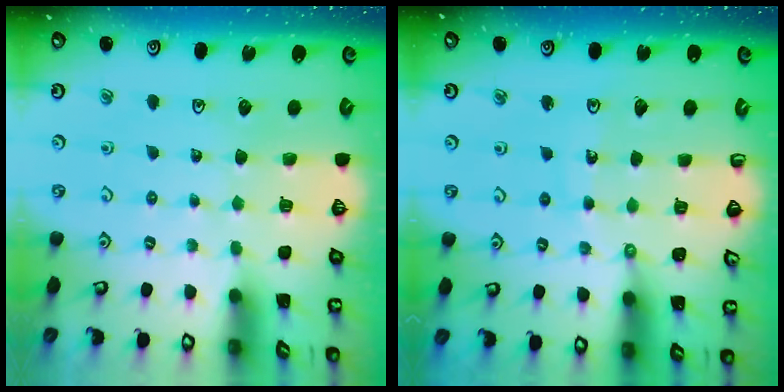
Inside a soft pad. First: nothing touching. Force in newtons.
{"total": 8.8, "press": 8.8, "slide": 1.2}